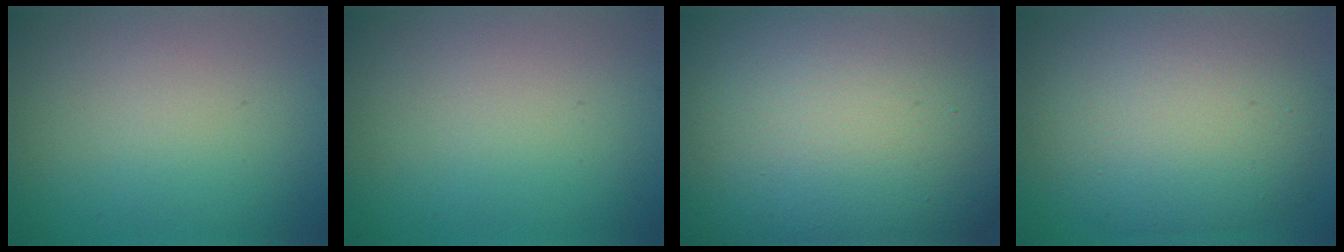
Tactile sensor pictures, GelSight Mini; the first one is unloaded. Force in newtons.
{"total": 0.0}
{"total": 30.8, "press": 30.8, "slide": 1.1}
{"total": 10.5, "press": 10.5, "slide": 0.5}